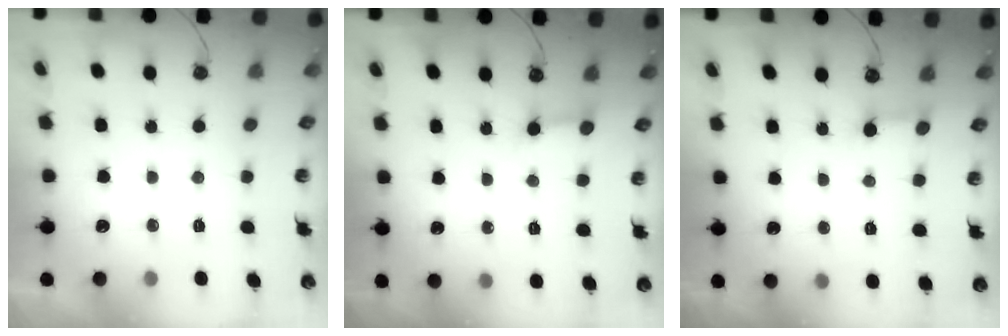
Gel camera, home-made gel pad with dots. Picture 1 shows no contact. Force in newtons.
{"total": 3.0, "press": 2.9, "slide": 0.5}
{"total": 2.5, "press": 2.5, "slide": 0.1}